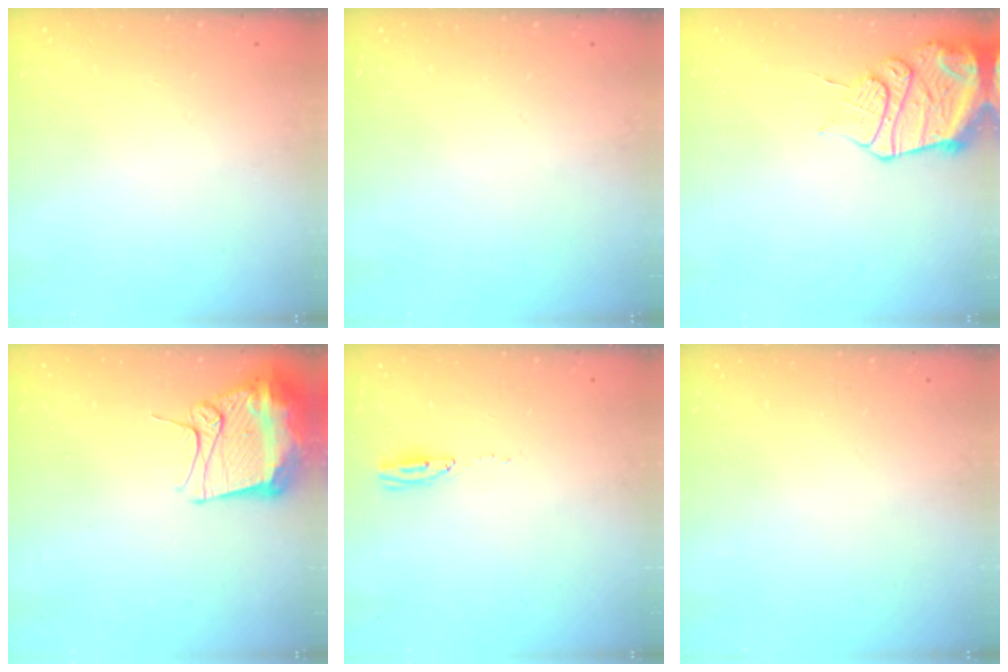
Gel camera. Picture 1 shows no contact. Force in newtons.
{"total": 0.0}
{"total": 13.1, "press": 13.0, "slide": 1.6}
{"total": 13.4, "press": 13.4, "slide": 1.3}
{"total": 3.7, "press": 3.4, "slide": 1.4}
{"total": 0.0}